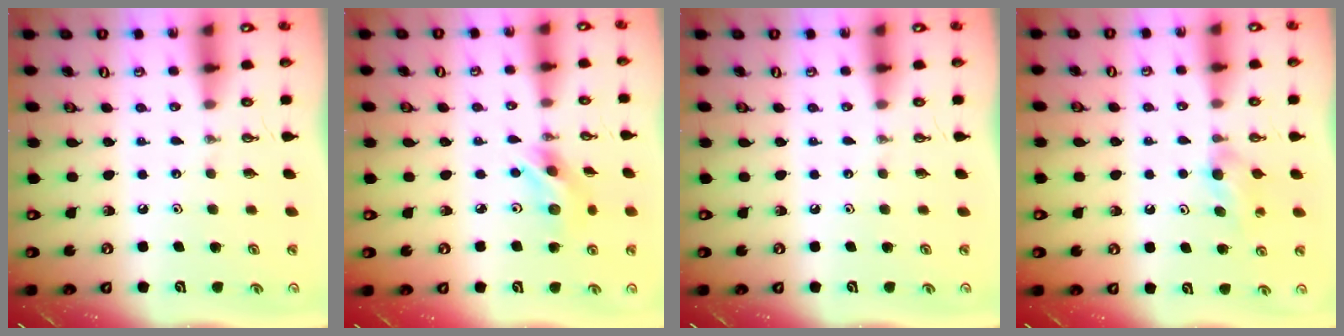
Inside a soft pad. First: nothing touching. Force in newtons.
{"total": 7.8, "press": 7.8, "slide": 0.3}
{"total": 0.0}
{"total": 4.6, "press": 4.6, "slide": 0.8}